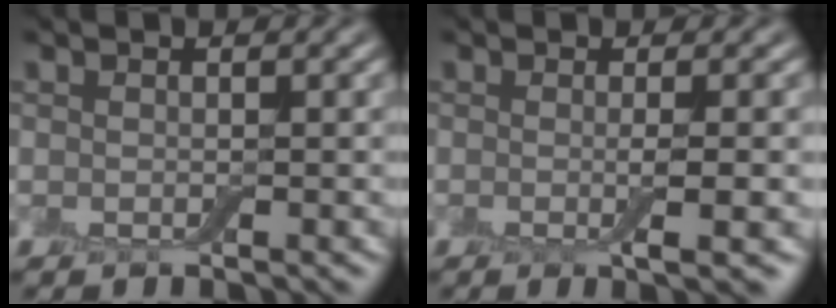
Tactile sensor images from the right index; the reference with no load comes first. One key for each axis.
{"total": 3.5, "fx": -0.4, "fy": 0.8, "fz": 3.3, "tx": -0.044, "ty": -0.004, "tz": -0.007}